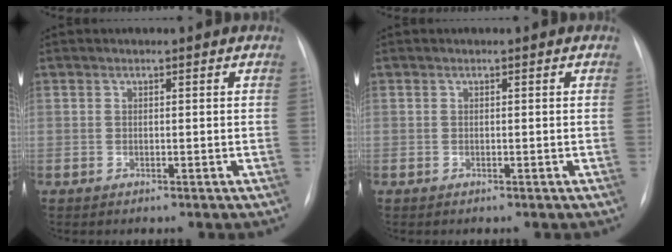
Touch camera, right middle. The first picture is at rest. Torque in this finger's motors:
{"motor_torque": [0.13, -0.17, -0.07, -0.04]}